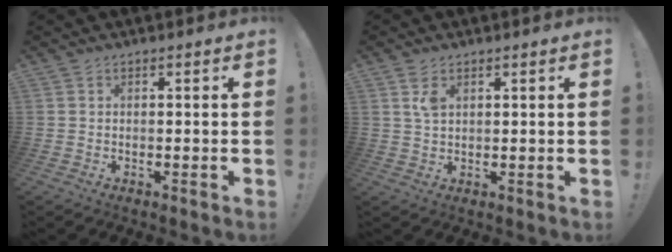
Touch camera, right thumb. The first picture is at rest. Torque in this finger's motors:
{"motor_torque": [-0.16, 0.19, 0.34, -0.05, 0.01]}